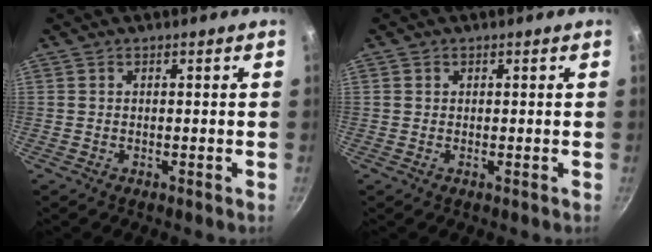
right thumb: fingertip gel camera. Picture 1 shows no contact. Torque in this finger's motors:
{"motor_torque": [-0.01, -0.35, -0.28, 0.09, -0.01]}